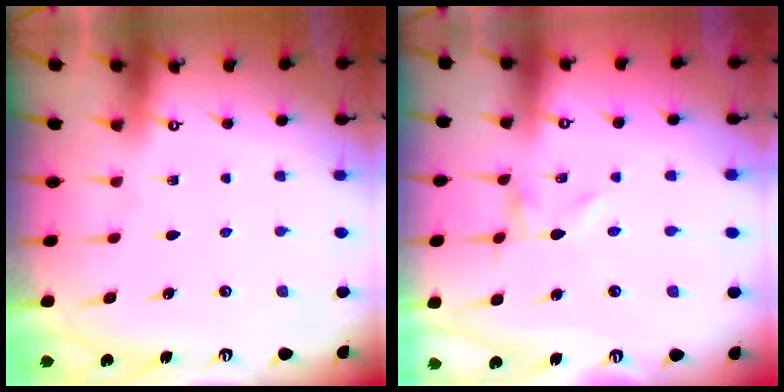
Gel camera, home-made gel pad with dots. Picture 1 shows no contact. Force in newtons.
{"total": 0.0}